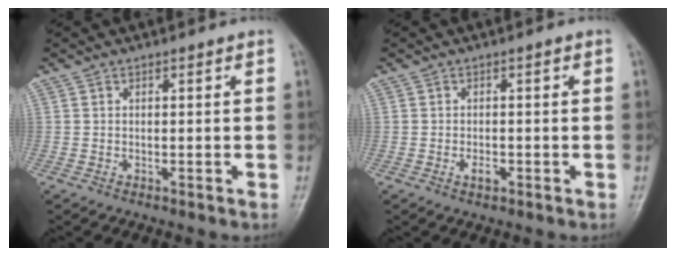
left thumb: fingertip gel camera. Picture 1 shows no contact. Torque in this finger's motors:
{"motor_torque": [-0.02, 0.05, 0.20, 0.03, 0.00]}